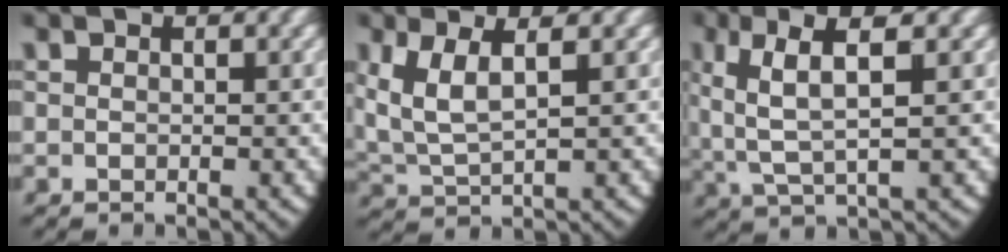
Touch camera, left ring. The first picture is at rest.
{"total": 5.0, "force": [1.1, 3.3, 3.6], "torque": [-0.104, -0.020, 0.033]}
{"total": 5.1, "force": [1.3, 2.3, 4.4], "torque": [-0.094, -0.009, 0.030]}